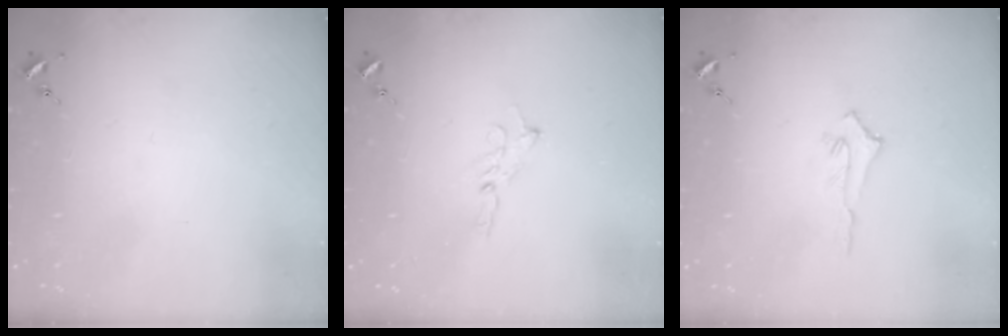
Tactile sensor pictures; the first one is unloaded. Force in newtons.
{"total": 2.0, "press": 2.0, "slide": 0.2}
{"total": 4.3, "press": 4.2, "slide": 0.5}